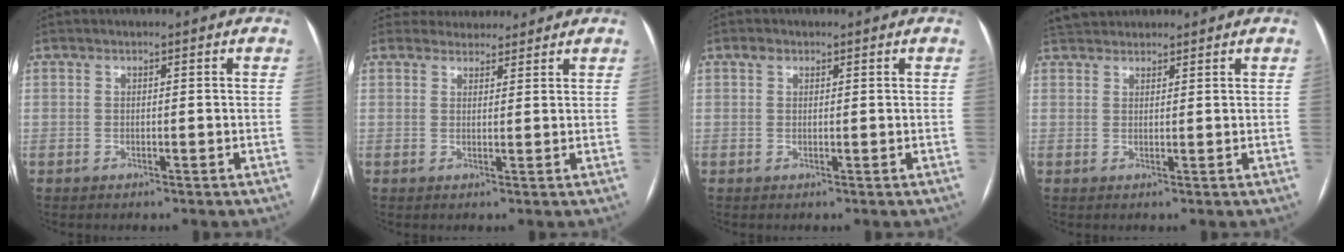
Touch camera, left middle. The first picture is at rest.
{"total": 4.8, "force": [4.4, 1.8, 0.0], "torque": [0.006, 0.016, 0.059]}
{"total": 1.2, "force": [0.7, 0.8, 0.5], "torque": [-0.011, 0.010, 0.014]}
{"total": 4.9, "force": [4.5, 1.6, 1.1], "torque": [-0.018, 0.034, 0.079]}